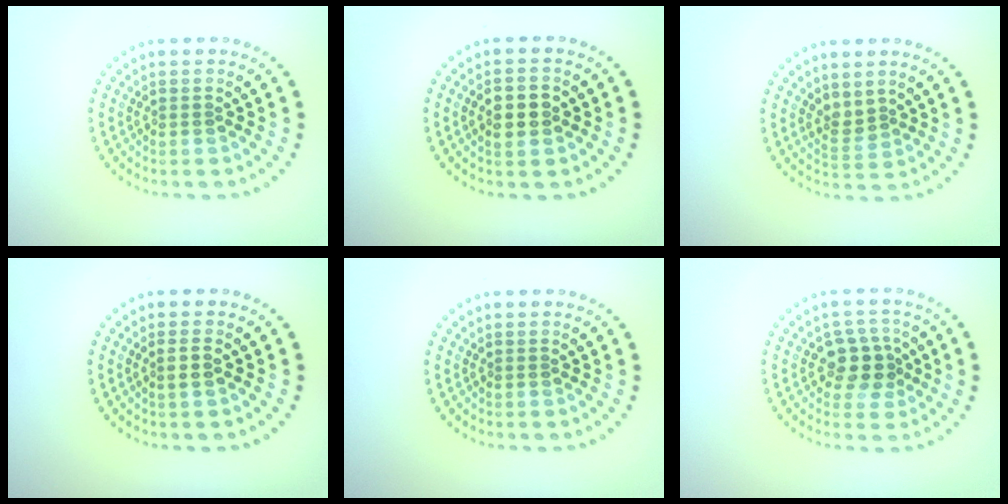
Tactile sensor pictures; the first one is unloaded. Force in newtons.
{"total": 2.3, "press": 2.3, "slide": 0.1}
{"total": 1.7, "press": 1.2, "slide": 1.2}
{"total": 1.0, "press": 0.9, "slide": 0.6}
{"total": 0.0}
{"total": 3.5, "press": 3.3, "slide": 1.3}